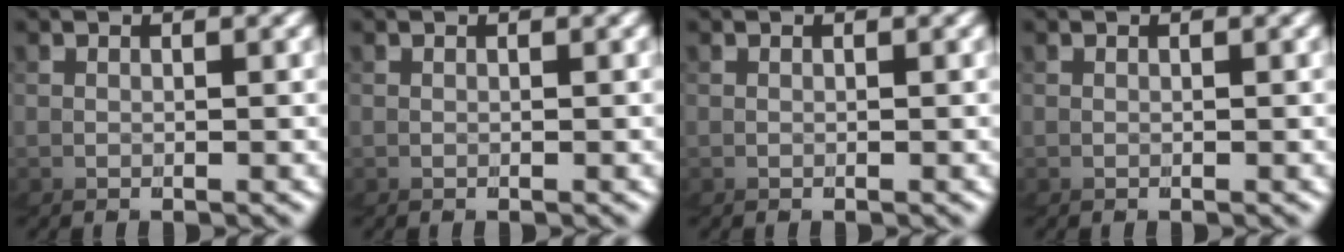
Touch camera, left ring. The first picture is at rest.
{"total": 0.0}
{"total": 0.0}
{"total": 0.0}